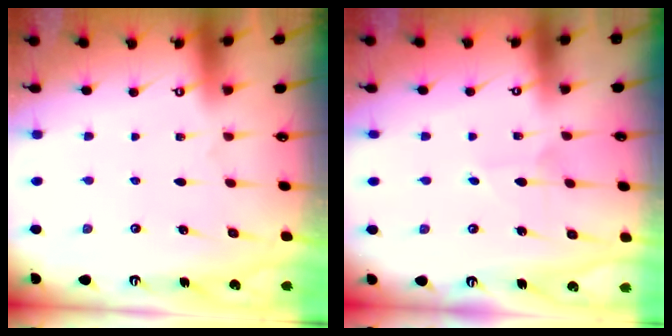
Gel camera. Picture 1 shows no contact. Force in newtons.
{"total": 3.0, "press": 2.9, "slide": 0.3}